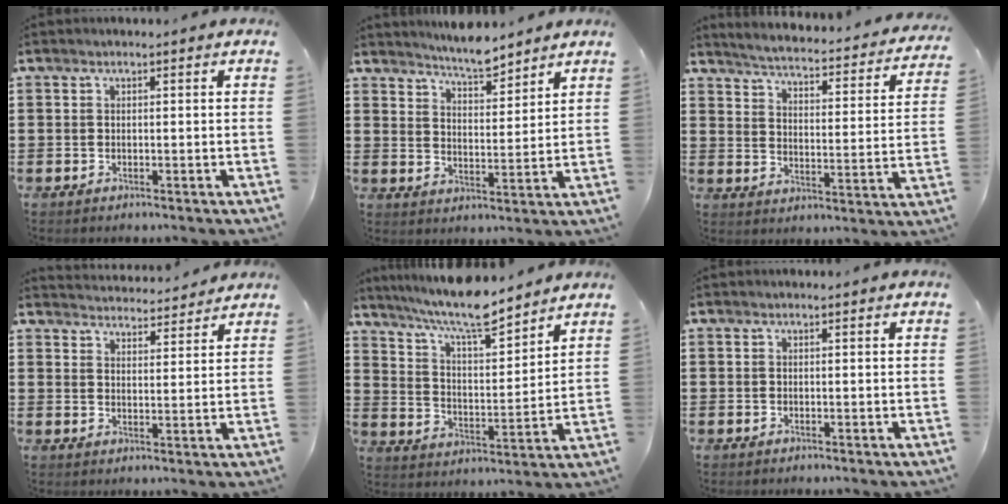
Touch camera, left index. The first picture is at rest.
{"total": 4.9, "force": [4.8, 0.3, 1.0], "torque": [-0.036, -0.022, 0.088]}
{"total": 3.0, "force": [2.9, -0.3, 0.9], "torque": [-0.039, -0.032, 0.038]}
{"total": 3.7, "force": [3.7, 0.1, 0.0], "torque": [-0.014, -0.021, 0.066]}
{"total": 8.9, "force": [7.8, 1.0, 4.1], "torque": [-0.099, -0.041, 0.135]}
{"total": 0.0}